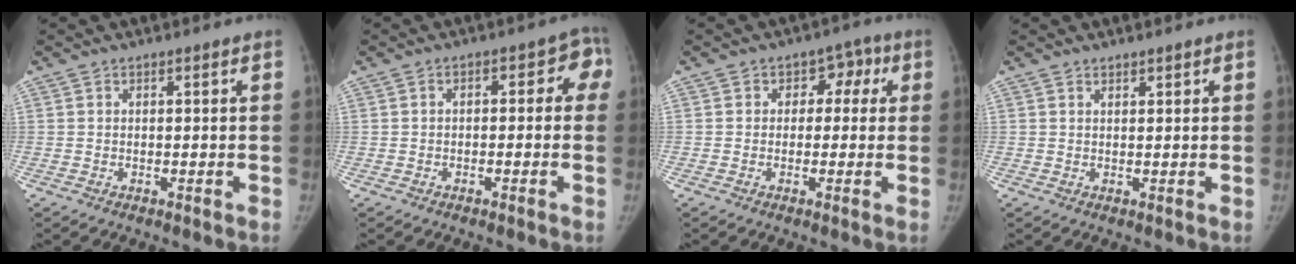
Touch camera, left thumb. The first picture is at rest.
{"total": 4.7, "force": [-0.2, 3.0, 3.6], "torque": [-0.008, 0.027, -0.013]}
{"total": 5.1, "force": [0.7, 4.2, 2.8], "torque": [0.006, 0.015, 0.000]}
{"total": 0.9, "force": [0.8, 0.2, 0.3], "torque": [-0.002, -0.005, 0.014]}